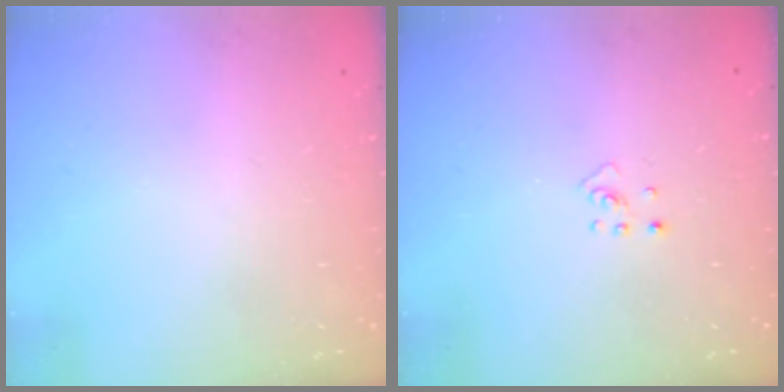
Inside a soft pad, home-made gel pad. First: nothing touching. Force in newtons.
{"total": 2.5, "press": 2.4, "slide": 0.5}